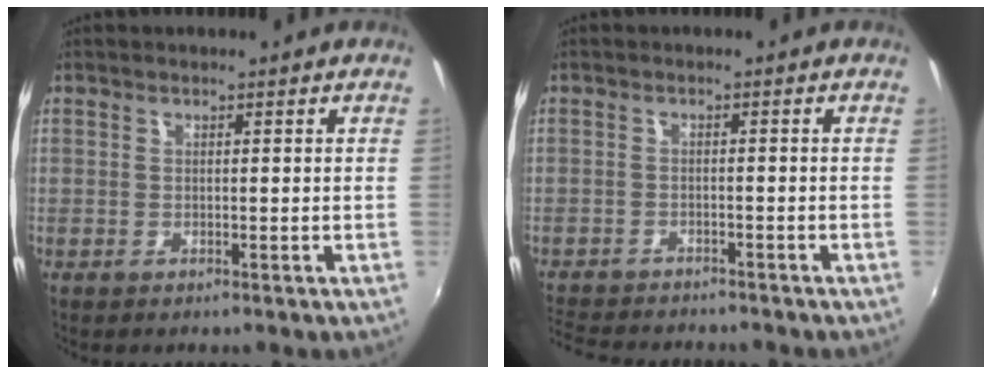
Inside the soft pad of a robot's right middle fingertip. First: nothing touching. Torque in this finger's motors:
{"motor_torque": [1.08, -1.06, 0.08, 0.03]}